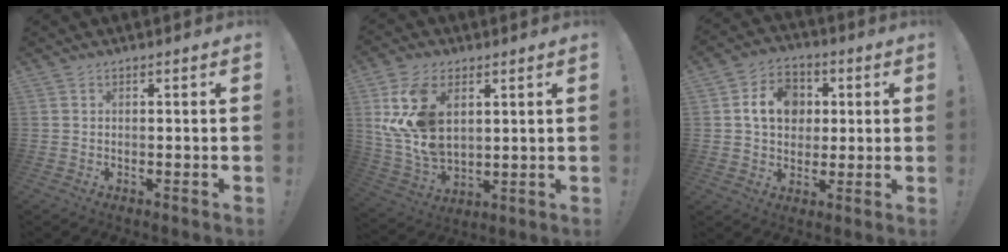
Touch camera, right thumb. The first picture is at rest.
{"total": 15.7, "force": [5.5, 10.0, 10.8], "torque": [-0.230, -0.023, 0.104]}
{"total": 11.9, "force": [2.8, 9.6, 6.4], "torque": [-0.096, 0.006, 0.058]}